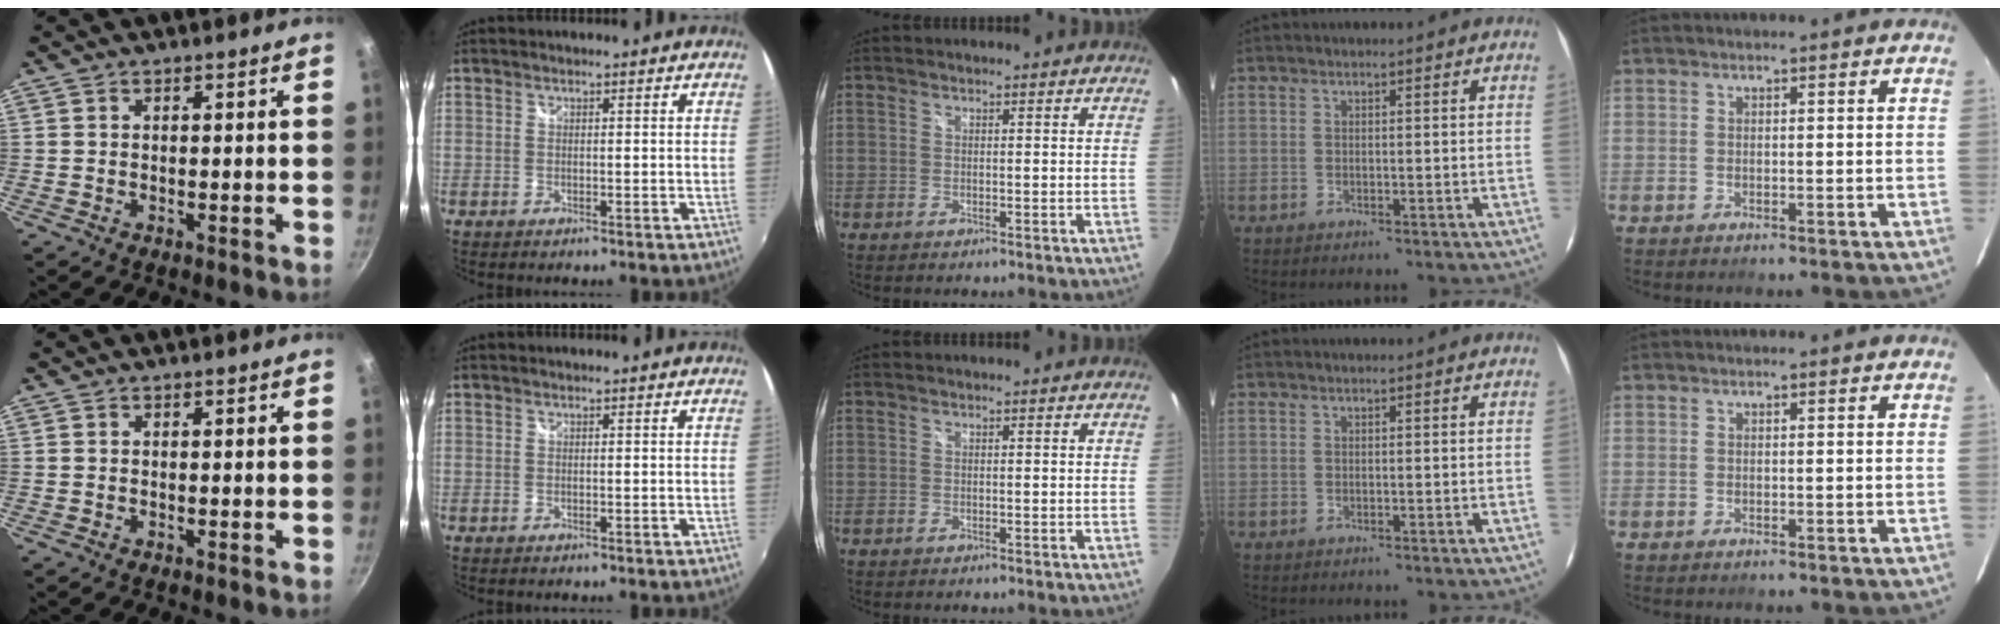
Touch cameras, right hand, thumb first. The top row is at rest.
{}